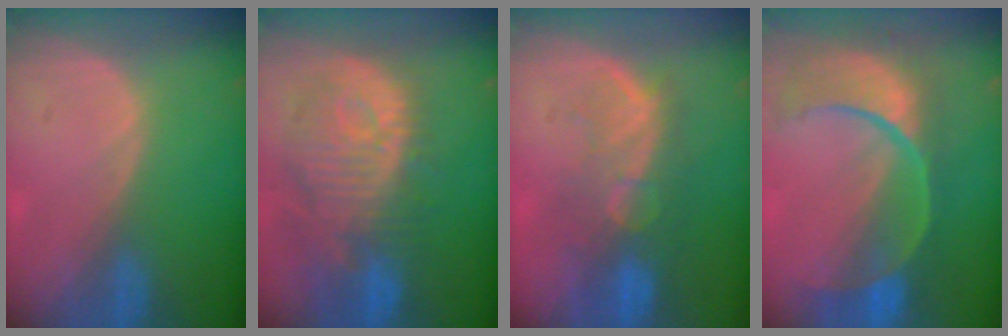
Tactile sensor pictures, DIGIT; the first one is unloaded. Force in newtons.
{"total": 12.6, "press": 11.2, "slide": 5.8}
{"total": 10.0, "press": 8.5, "slide": 5.3}
{"total": 12.0, "press": 9.7, "slide": 7.0}